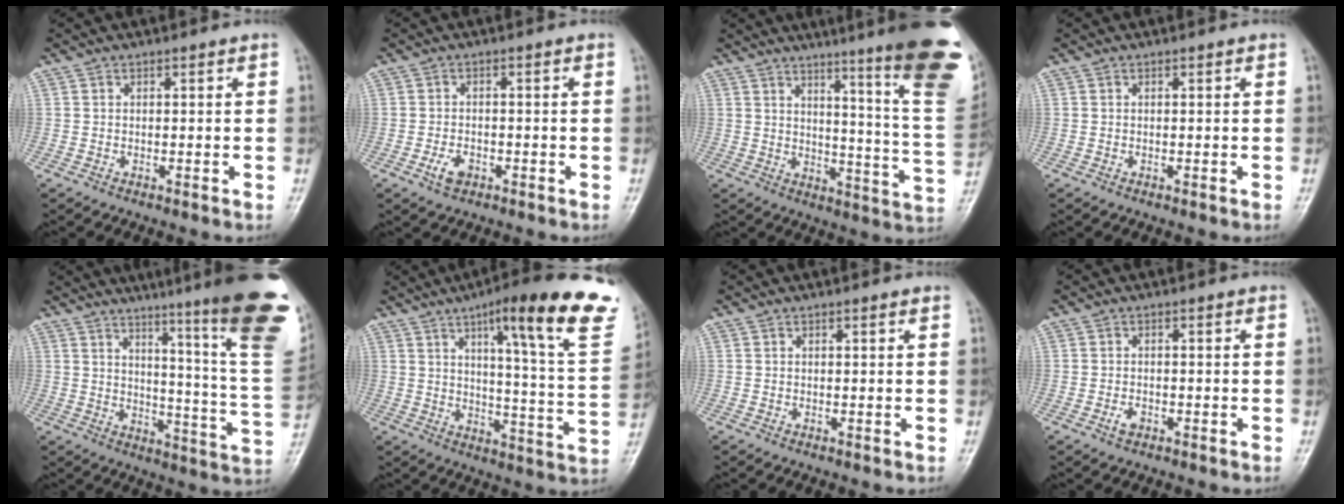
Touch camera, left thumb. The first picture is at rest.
{"total": 3.0, "force": [-1.4, 1.8, 1.9], "torque": [-0.036, 0.005, -0.024]}
{"total": 23.9, "force": [14.5, 2.0, 18.9], "torque": [-0.209, -0.092, 0.183]}
{"total": 0.0}
{"total": 26.1, "force": [15.9, 2.1, 20.7], "torque": [-0.225, -0.096, 0.206]}
{"total": 24.3, "force": [14.0, 3.8, 19.5], "torque": [-0.246, -0.054, 0.186]}
{"total": 0.6, "force": [0.4, 0.0, 0.4], "torque": [-0.007, 0.001, 0.005]}
{"total": 1.6, "force": [-0.8, 0.9, 1.0], "torque": [-0.019, 0.004, -0.015]}